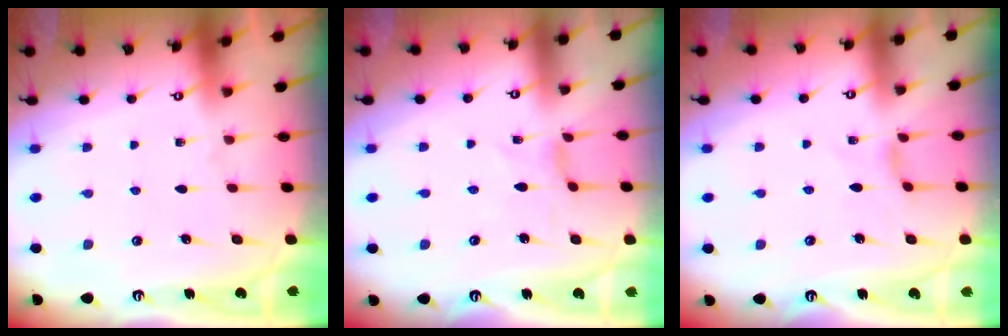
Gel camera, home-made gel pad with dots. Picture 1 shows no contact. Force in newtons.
{"total": 1.6, "press": 1.6, "slide": 0.3}
{"total": 0.8, "press": 0.8, "slide": 0.3}